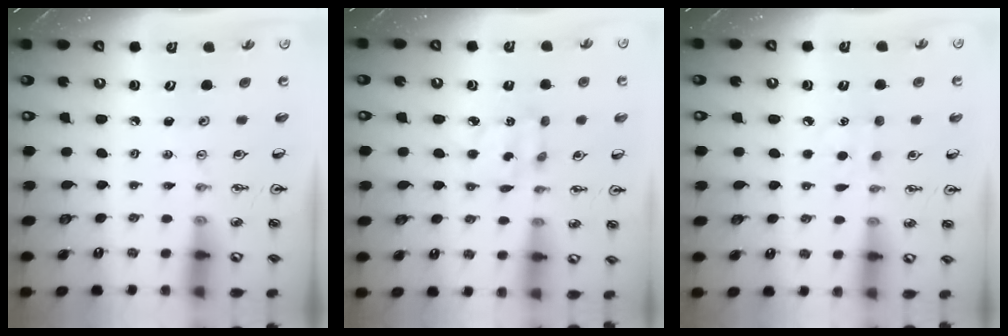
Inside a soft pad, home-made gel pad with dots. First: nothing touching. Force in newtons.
{"total": 4.4, "press": 4.4, "slide": 0.2}
{"total": 4.8, "press": 4.8, "slide": 0.5}